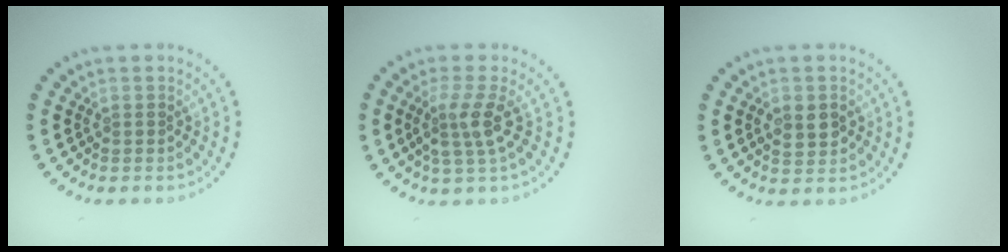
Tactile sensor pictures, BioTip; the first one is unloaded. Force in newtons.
{"total": 2.9, "press": 2.3, "slide": 1.8}
{"total": 2.2, "press": 2.2, "slide": 0.0}